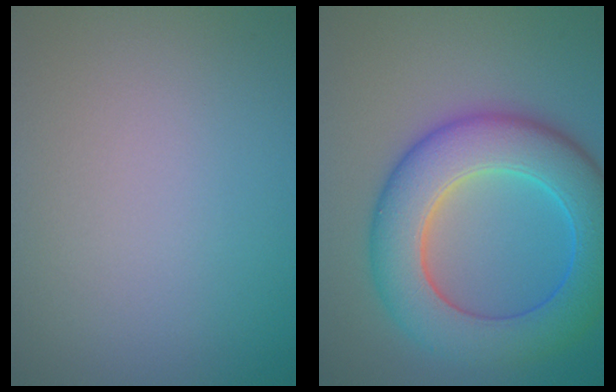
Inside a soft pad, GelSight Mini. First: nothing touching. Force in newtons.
{"total": 9.7, "press": 9.7, "slide": 0.3}